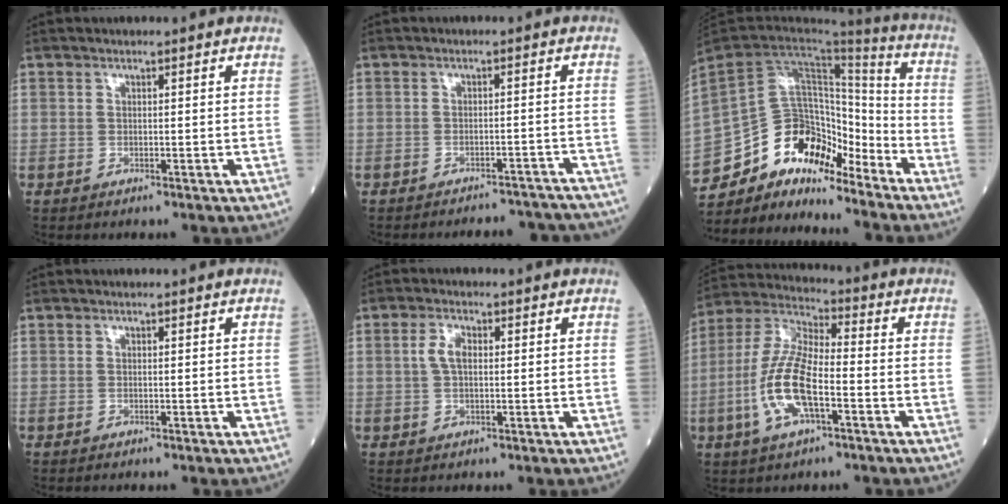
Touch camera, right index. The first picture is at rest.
{"total": 10.1, "force": [-9.9, 1.6, 1.5], "torque": [-0.004, 0.012, -0.103]}
{"total": 18.3, "force": [-15.4, 7.3, 6.6], "torque": [-0.130, 0.060, -0.264]}
{"total": 0.0}
{"total": 3.0, "force": [0.4, 1.4, 2.6], "torque": [-0.055, 0.010, 0.008]}
{"total": 12.6, "force": [-3.6, 3.8, 11.5], "torque": [-0.249, 0.002, -0.071]}